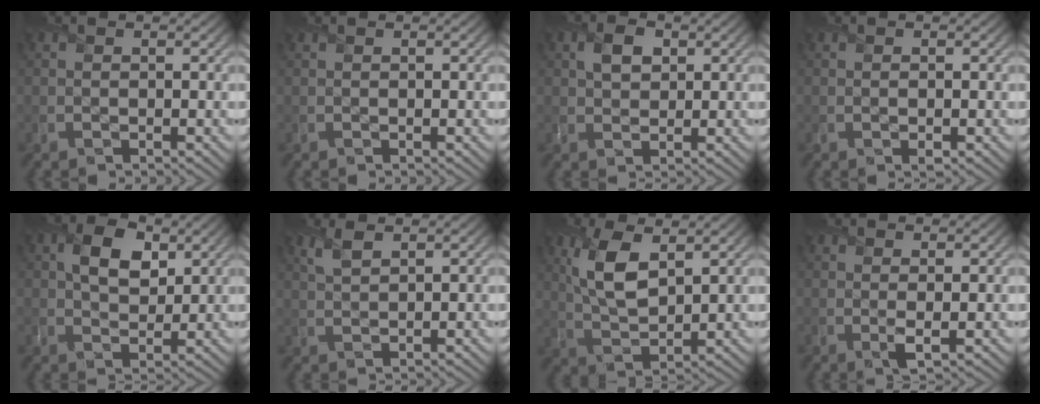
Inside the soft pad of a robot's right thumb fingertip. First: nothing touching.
{"total": 0.0}
{"total": 3.0, "force": [1.2, 2.1, 1.8], "torque": [-0.038, 0.002, 0.021]}
{"total": 0.5, "force": [-0.1, 0.1, 0.5], "torque": [-0.008, -0.003, -0.001]}
{"total": 5.8, "force": [2.2, 3.7, 4.0], "torque": [-0.073, 0.000, 0.035]}
{"total": 2.3, "force": [1.6, 0.7, 1.5], "torque": [-0.037, 0.002, 0.037]}
{"total": 8.0, "force": [3.2, 3.6, 6.4], "torque": [-0.144, 0.001, 0.062]}
{"total": 1.4, "force": [0.3, 0.3, 1.3], "torque": [-0.028, -0.003, 0.006]}